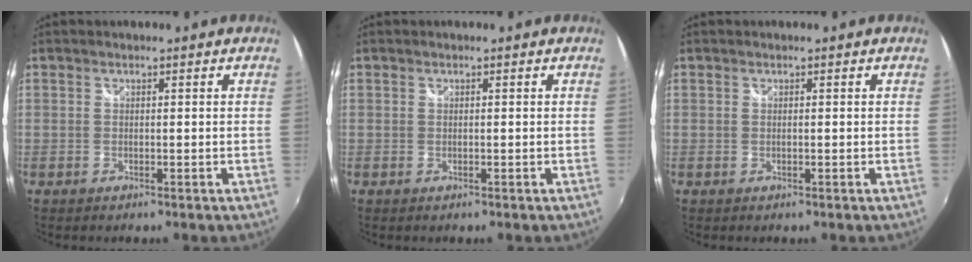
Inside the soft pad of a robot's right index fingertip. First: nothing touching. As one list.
[{"total": 0.0}, {"total": 0.0}]